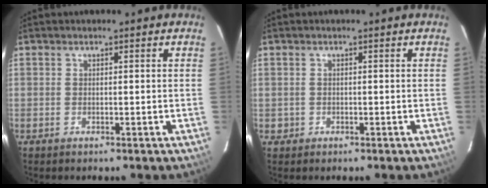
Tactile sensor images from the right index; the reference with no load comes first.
{"total": 1.5, "force": [-0.3, 1.5, -0.1], "torque": [0.001, 0.005, -0.001]}